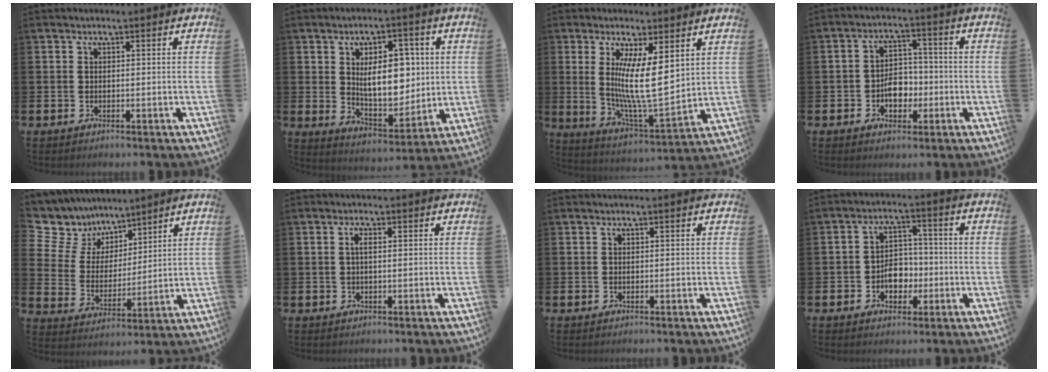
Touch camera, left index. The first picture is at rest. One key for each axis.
{"total": 9.3, "fx": 1.9, "fy": 5.1, "fz": 7.5, "tx": -0.116, "ty": 0.003, "tz": 0.029}
{"total": 10.0, "fx": 3.6, "fy": 2.2, "fz": 9.1, "tx": -0.160, "ty": -0.025, "tz": 0.062}
{"total": 4.4, "fx": -1.3, "fy": 3.3, "fz": 2.6, "tx": -0.045, "ty": 0.007, "tz": -0.029}
{"total": 6.9, "fx": 5.8, "fy": 3.8, "fz": 0.1, "tx": -0.052, "ty": -0.048, "tz": 0.106}
{"total": 1.3, "fx": 0.3, "fy": 0.3, "fz": 1.2, "tx": -0.015, "ty": 0.001, "tz": 0.003}
{"total": 0.0}
{"total": 4.5, "fx": -1.4, "fy": 3.4, "fz": 2.4, "tx": -0.036, "ty": 0.004, "tz": -0.034}